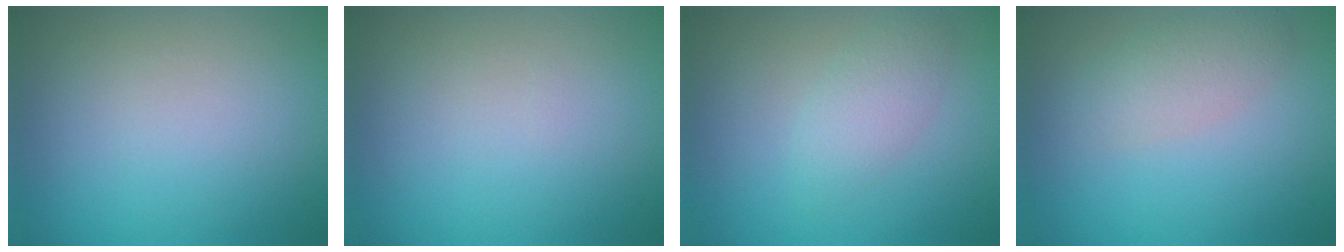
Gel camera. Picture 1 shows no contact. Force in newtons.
{"total": 0.0}
{"total": 2.3, "press": 2.3, "slide": 0.1}
{"total": 2.5, "press": 2.5, "slide": 0.1}